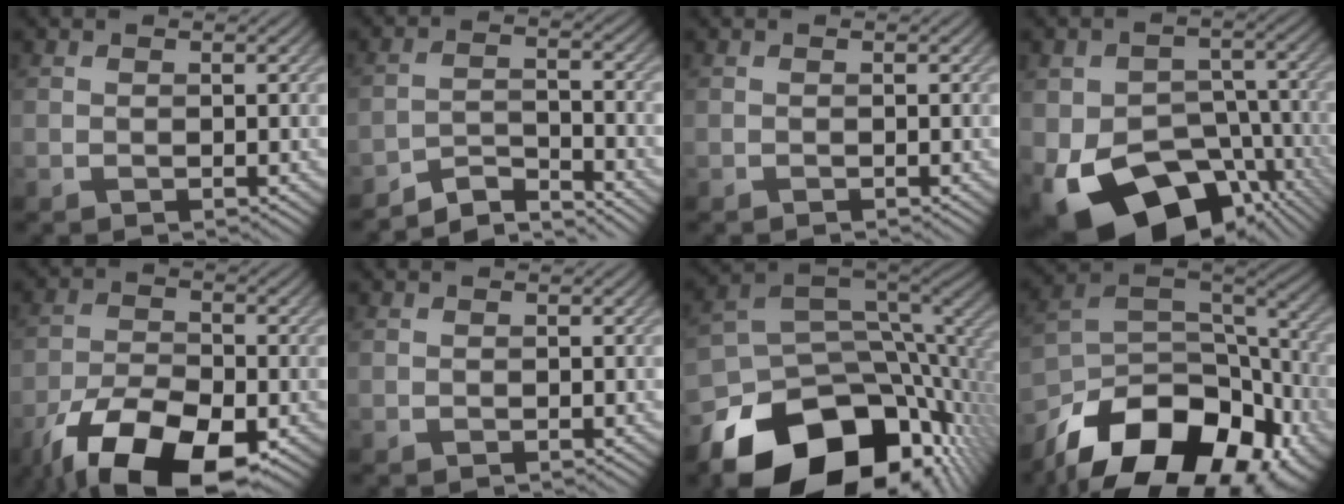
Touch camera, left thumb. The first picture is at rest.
{"total": 5.6, "force": [-5.4, 0.6, 1.5], "torque": [-0.032, 0.006, -0.098]}
{"total": 0.0}
{"total": 17.9, "force": [-9.2, 12.0, 9.5], "torque": [-0.175, -0.049, -0.108]}
{"total": 13.3, "force": [-7.8, 5.9, 9.1], "torque": [-0.181, -0.025, -0.143]}
{"total": 0.0}
{"total": 17.2, "force": [-9.1, 10.1, 10.5], "torque": [-0.200, -0.049, -0.128]}
{"total": 17.8, "force": [-11.3, 9.7, 9.8], "torque": [-0.201, -0.044, -0.174]}